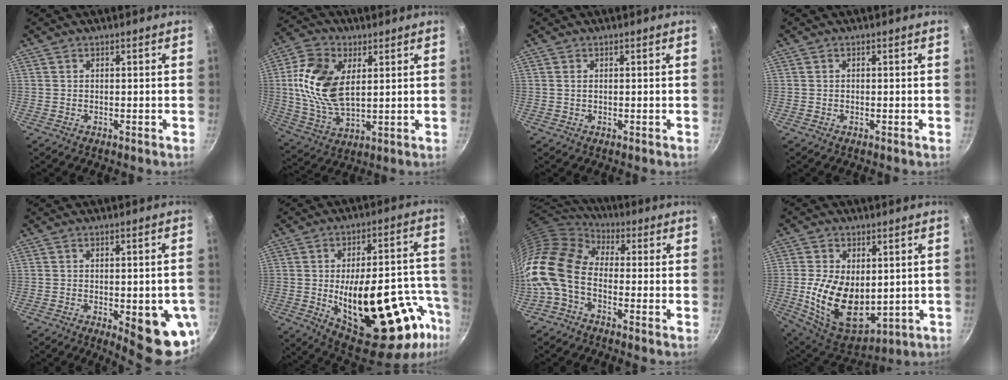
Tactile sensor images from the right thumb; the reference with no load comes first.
{"total": 15.5, "force": [3.2, 9.0, 12.2], "torque": [-0.227, -0.007, 0.063]}
{"total": 0.9, "force": [0.2, 0.5, 0.7], "torque": [-0.014, 0.001, 0.002]}
{"total": 0.0}
{"total": 12.9, "force": [-3.9, 4.4, 11.5], "torque": [-0.109, 0.006, -0.042]}
{"total": 29.0, "force": [-8.8, 12.6, 24.6], "torque": [-0.294, 0.021, -0.103]}
{"total": 14.6, "force": [-2.7, 9.2, 10.9], "torque": [-0.202, 0.034, -0.079]}
{"total": 17.1, "force": [-0.3, 10.9, 13.1], "torque": [-0.214, -0.023, 0.020]}